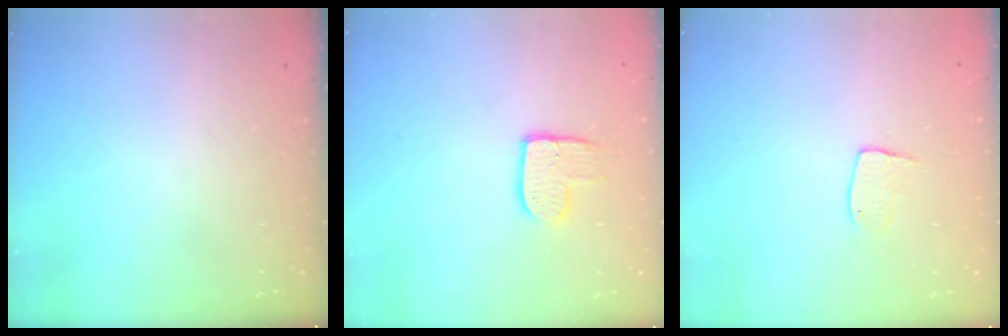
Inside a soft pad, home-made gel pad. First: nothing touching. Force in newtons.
{"total": 9.7, "press": 9.6, "slide": 0.7}
{"total": 5.9, "press": 5.9, "slide": 0.4}